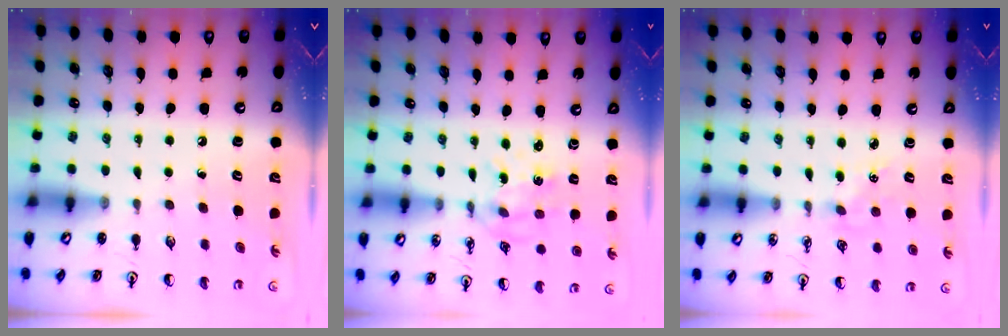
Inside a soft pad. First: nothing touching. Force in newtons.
{"total": 1.5, "press": 1.4, "slide": 0.5}
{"total": 4.5, "press": 4.4, "slide": 0.5}